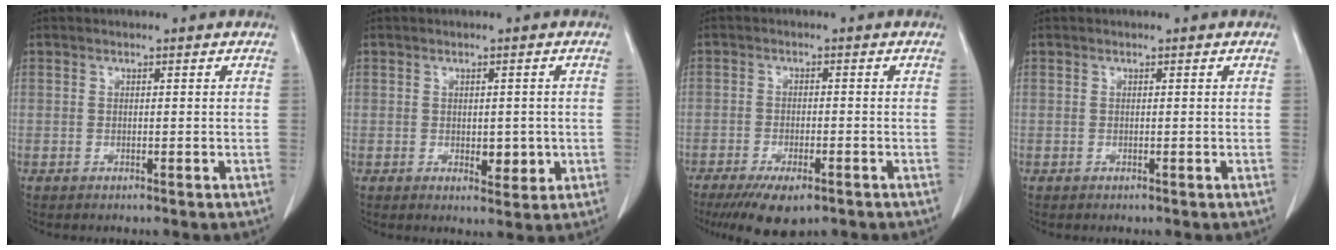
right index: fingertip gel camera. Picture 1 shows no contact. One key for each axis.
{"total": 3.6, "fx": -0.3, "fy": 2.1, "fz": 2.9, "tx": -0.028, "ty": -0.002, "tz": 0.005}
{"total": 7.9, "fx": -5.4, "fy": 2.6, "fz": 5.1, "tx": -0.079, "ty": -0.014, "tz": -0.085}
{"total": 0.0}